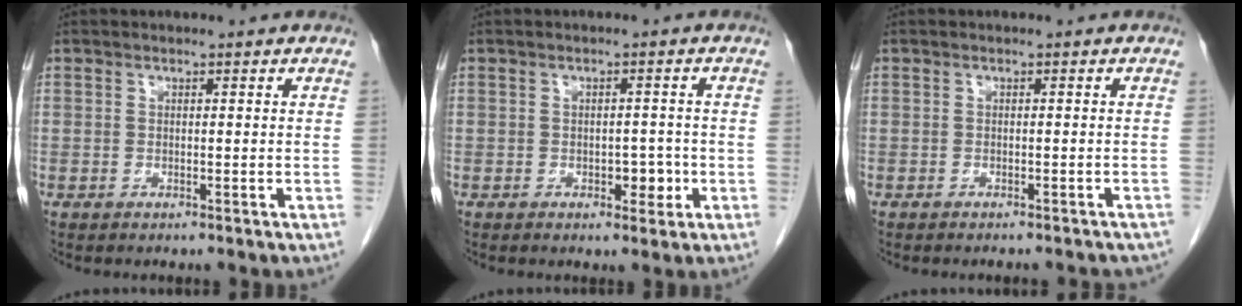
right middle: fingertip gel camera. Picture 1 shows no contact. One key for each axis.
{"total": 2.8, "fx": -0.9, "fy": 1.6, "fz": 2.1, "tx": -0.022, "ty": 0.004, "tz": -0.007}
{"total": 5.7, "fx": -5.2, "fy": 1.4, "fz": 1.8, "tx": -0.018, "ty": -0.008, "tz": -0.054}